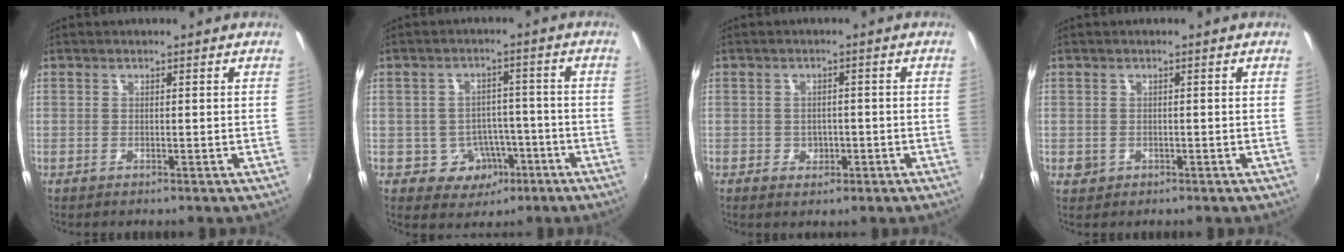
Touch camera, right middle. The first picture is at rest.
{"total": 6.8, "force": [-3.0, 5.8, 1.8], "torque": [-0.042, 0.021, -0.022]}
{"total": 3.2, "force": [-1.1, 2.7, 1.3], "torque": [-0.025, 0.001, -0.011]}
{"total": 1.7, "force": [-0.4, 1.6, 0.5], "torque": [-0.008, -0.003, -0.004]}